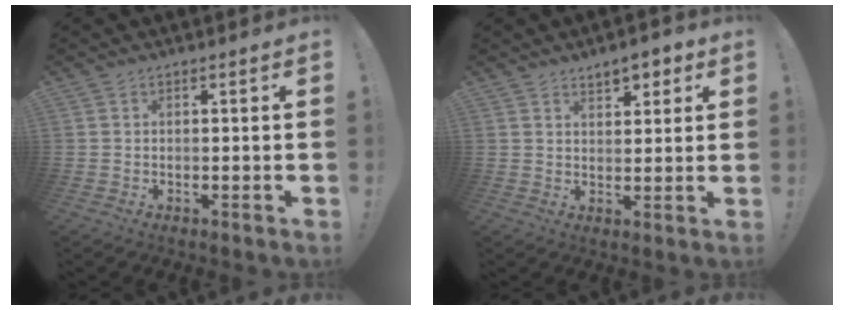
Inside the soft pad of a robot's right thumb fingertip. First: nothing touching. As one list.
[{"total": 5.5, "force": [3.9, 2.6, 3.0], "torque": [-0.033, -0.019, 0.065]}]